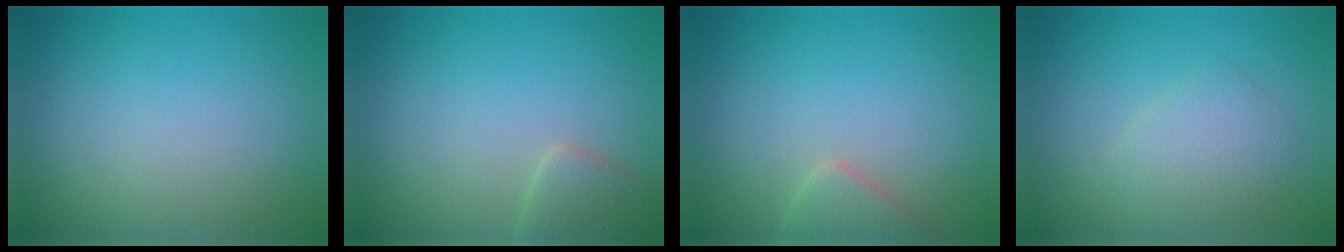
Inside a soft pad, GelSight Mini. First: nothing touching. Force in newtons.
{"total": 2.3, "press": 2.3, "slide": 0.2}
{"total": 2.1, "press": 2.1, "slide": 0.2}
{"total": 2.3, "press": 2.3, "slide": 0.0}